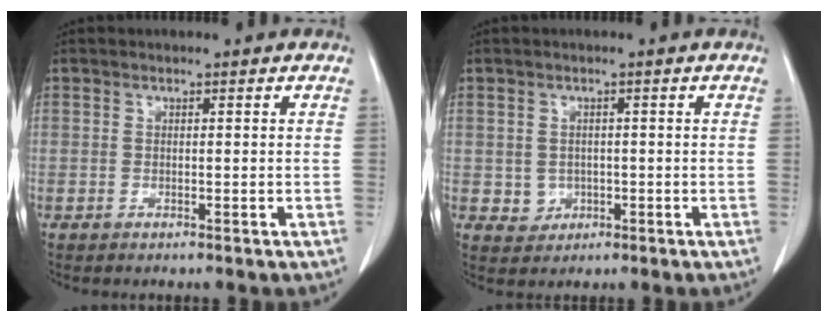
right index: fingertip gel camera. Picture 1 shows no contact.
{"total": 2.2, "force": [-0.3, 2.1, 0.4], "torque": [-0.001, 0.005, 0.002]}